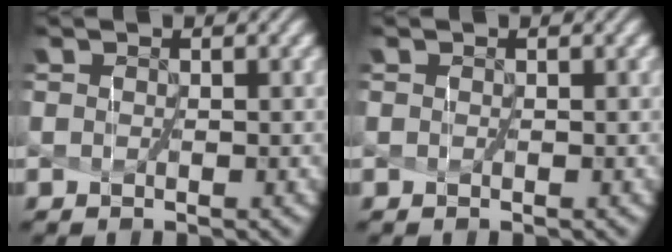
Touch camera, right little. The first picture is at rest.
{"total": 0.0}